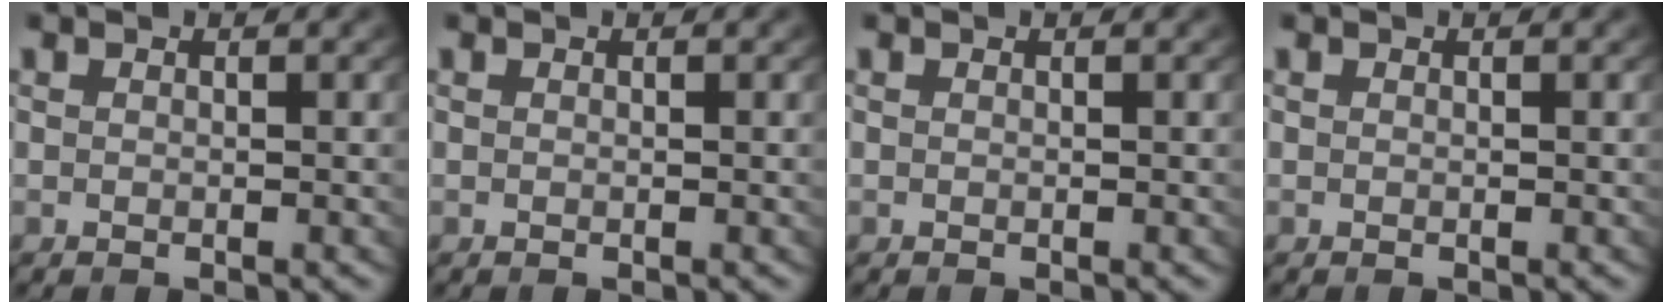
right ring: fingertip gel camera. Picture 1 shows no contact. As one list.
[{"total": 0.0}, {"total": 0.0}, {"total": 0.0}]